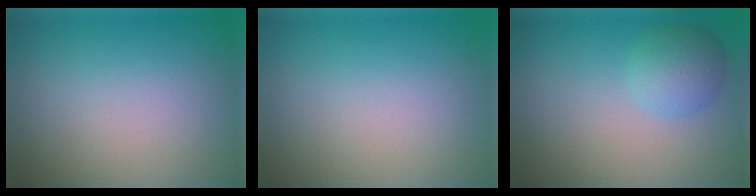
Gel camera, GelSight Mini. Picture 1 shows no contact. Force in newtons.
{"total": 0.0}
{"total": 3.0, "press": 3.0, "slide": 0.0}